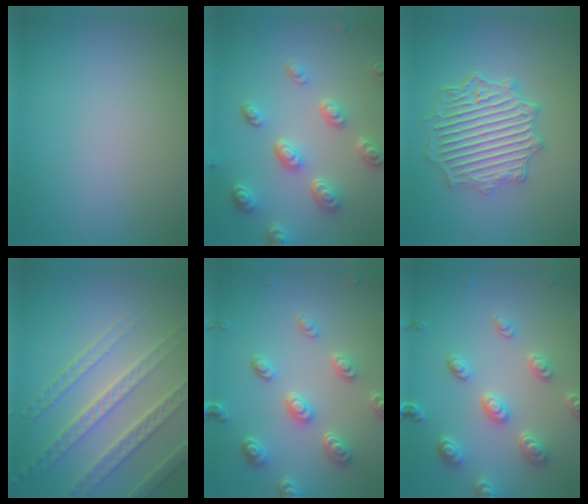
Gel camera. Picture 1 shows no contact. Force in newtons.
{"total": 5.0, "press": 3.8, "slide": 3.2}
{"total": 6.1, "press": 5.1, "slide": 3.3}
{"total": 5.2, "press": 4.6, "slide": 2.4}
{"total": 4.6, "press": 3.7, "slide": 2.7}
{"total": 4.6, "press": 3.7, "slide": 2.7}